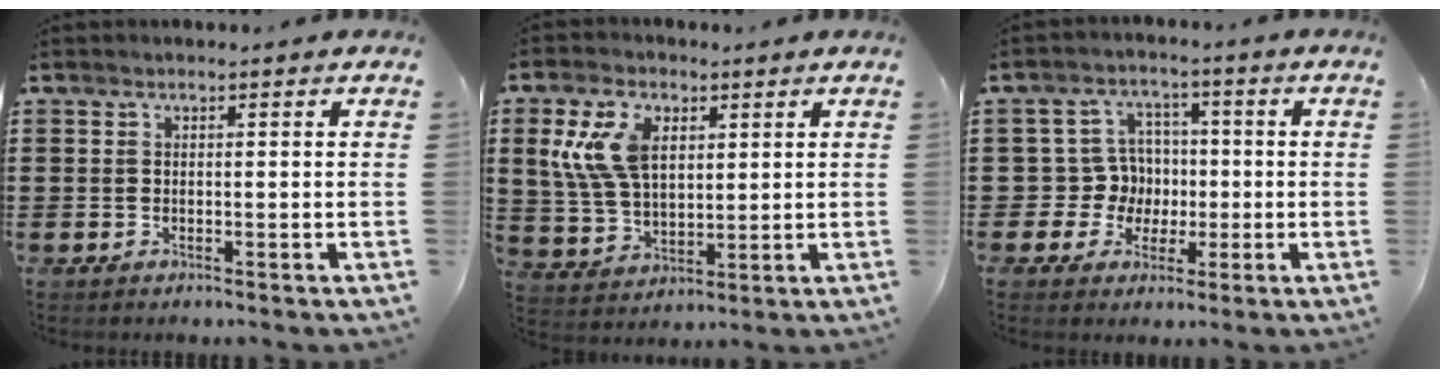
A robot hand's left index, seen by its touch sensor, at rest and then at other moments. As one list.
[{"total": 9.3, "force": [3.5, 5.6, 6.6], "torque": [-0.166, 0.007, 0.061]}, {"total": 6.7, "force": [0.2, 6.5, 1.6], "torque": [-0.061, 0.015, 0.009]}]